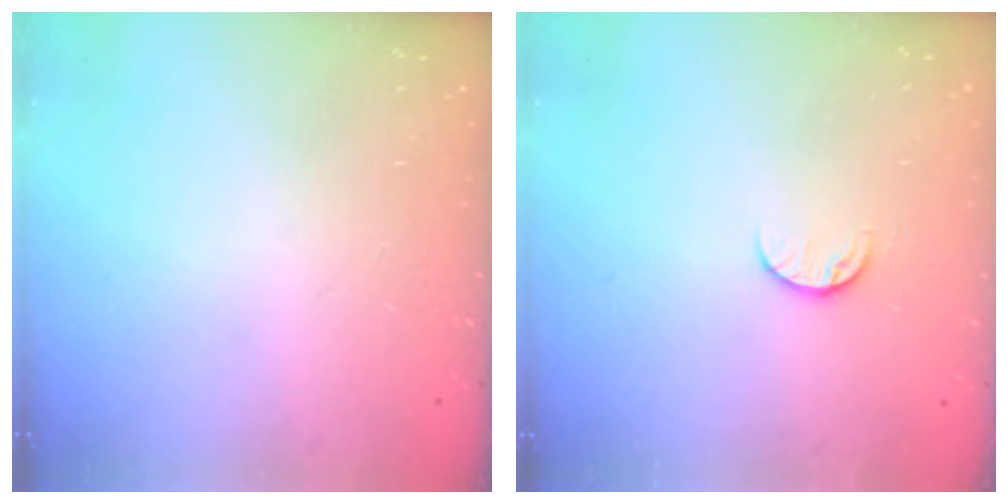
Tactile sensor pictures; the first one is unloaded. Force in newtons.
{"total": 7.0, "press": 6.9, "slide": 0.8}